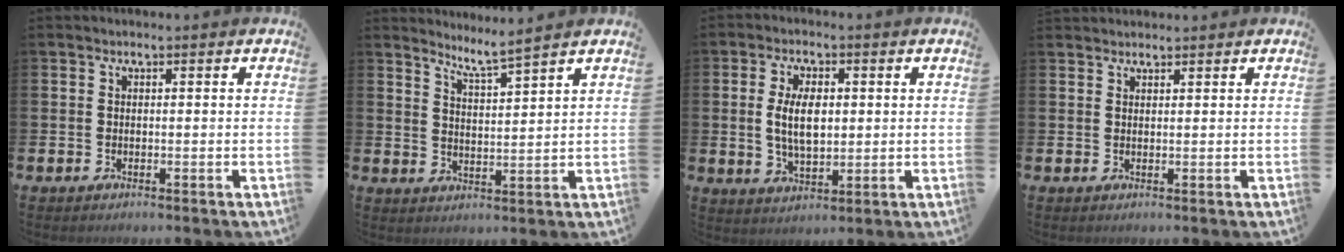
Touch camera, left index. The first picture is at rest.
{"total": 4.6, "force": [4.4, -0.8, 0.8], "torque": [-0.024, -0.033, 0.074]}
{"total": 6.1, "force": [1.0, 3.1, 5.1], "torque": [-0.079, 0.000, 0.012]}
{"total": 1.4, "force": [1.3, 0.3, -0.1], "torque": [0.009, -0.003, 0.024]}